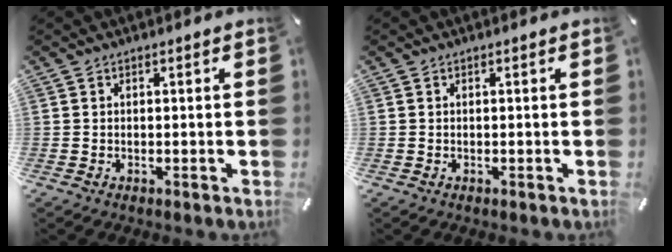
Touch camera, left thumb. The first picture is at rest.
{"total": 0.0}